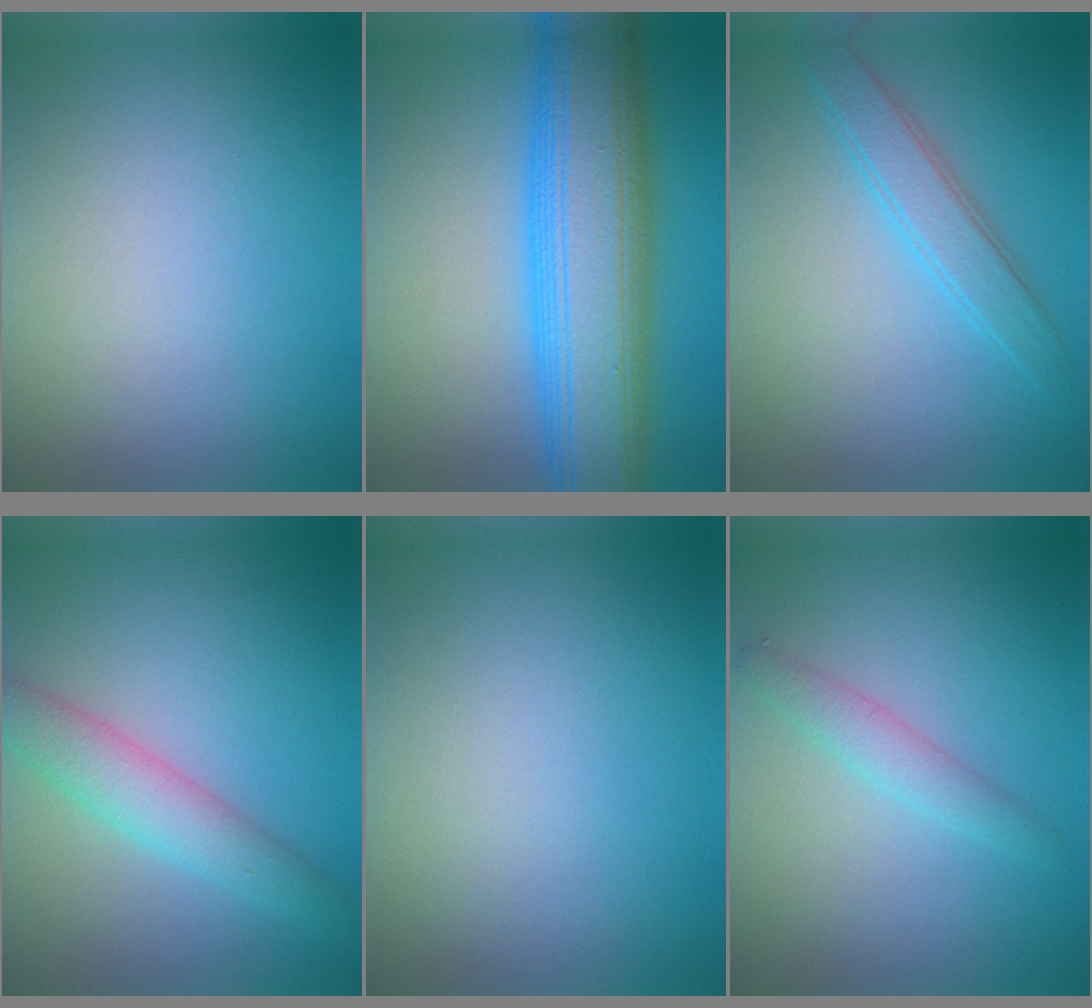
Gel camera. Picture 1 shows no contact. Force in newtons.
{"total": 11.4, "press": 11.4, "slide": 0.1}
{"total": 3.0, "press": 3.0, "slide": 0.1}
{"total": 4.0, "press": 4.0, "slide": 0.1}
{"total": 0.0}
{"total": 2.0, "press": 2.0, "slide": 0.1}